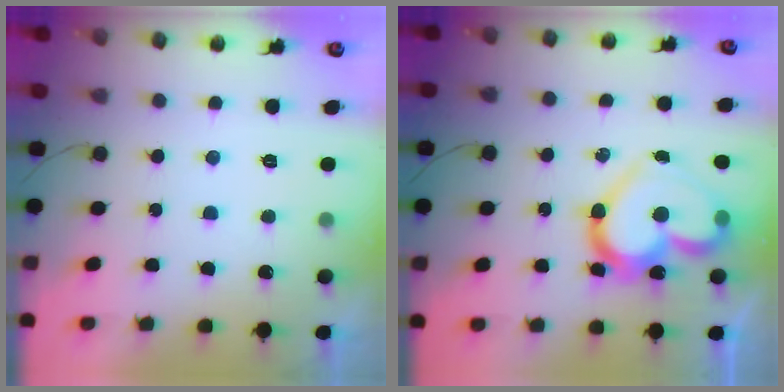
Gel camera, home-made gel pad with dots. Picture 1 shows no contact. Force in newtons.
{"total": 18.6, "press": 18.5, "slide": 2.0}